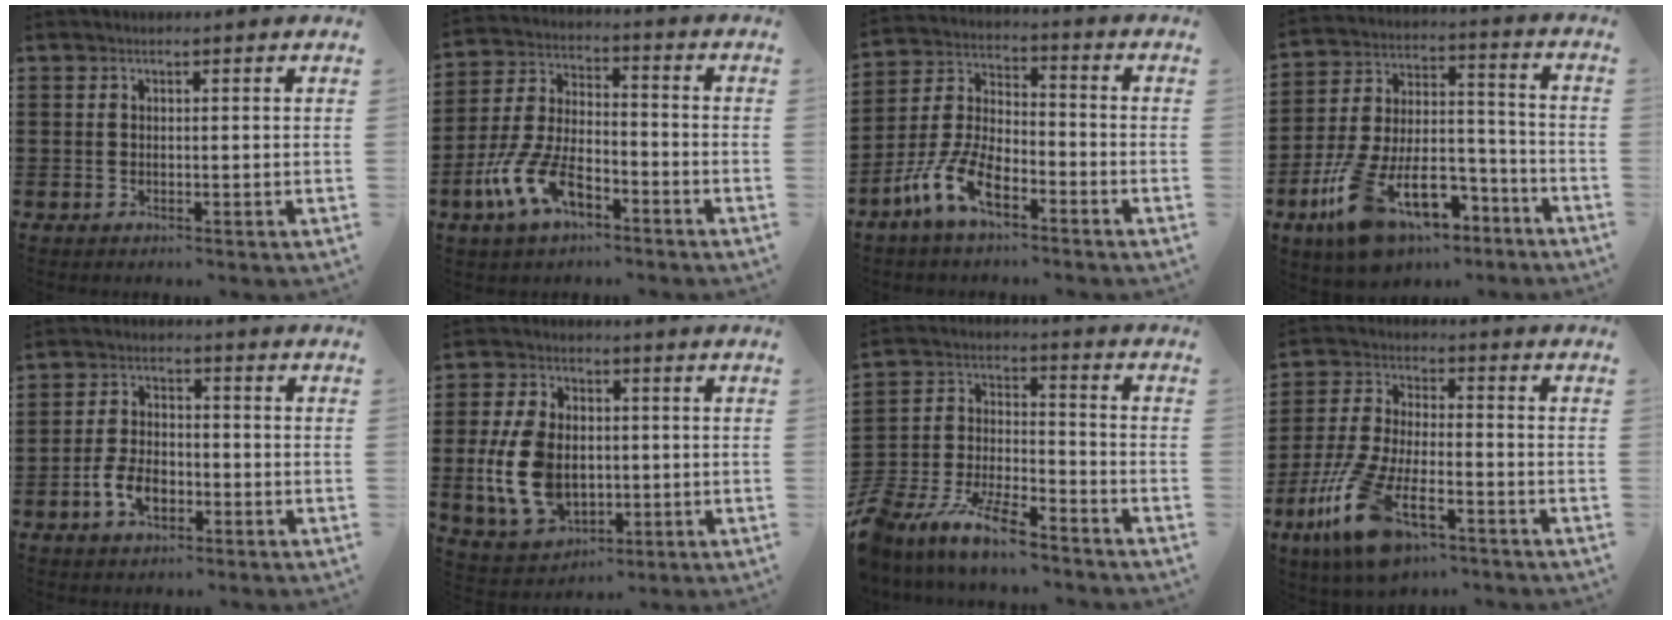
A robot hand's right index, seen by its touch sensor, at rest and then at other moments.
{"total": 9.9, "force": [-5.4, 4.3, 7.1], "torque": [-0.176, -0.002, -0.107]}
{"total": 9.0, "force": [-5.3, 3.8, 6.2], "torque": [-0.157, 0.000, -0.106]}
{"total": 13.3, "force": [-7.1, 7.4, 8.4], "torque": [-0.173, 0.024, -0.124]}
{"total": 5.5, "force": [-2.4, 3.2, 3.8], "torque": [-0.086, 0.003, -0.047]}
{"total": 11.1, "force": [-1.2, 7.7, 7.9], "torque": [-0.198, 0.007, -0.025]}
{"total": 9.4, "force": [-8.4, 2.0, 3.8], "torque": [-0.097, 0.008, -0.170]}
{"total": 13.0, "force": [-7.5, 4.3, 9.6], "torque": [-0.226, -0.001, -0.144]}